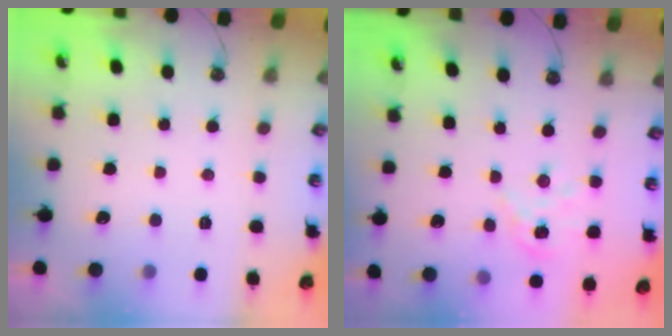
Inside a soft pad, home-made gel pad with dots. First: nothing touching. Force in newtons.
{"total": 3.8, "press": 3.8, "slide": 0.4}